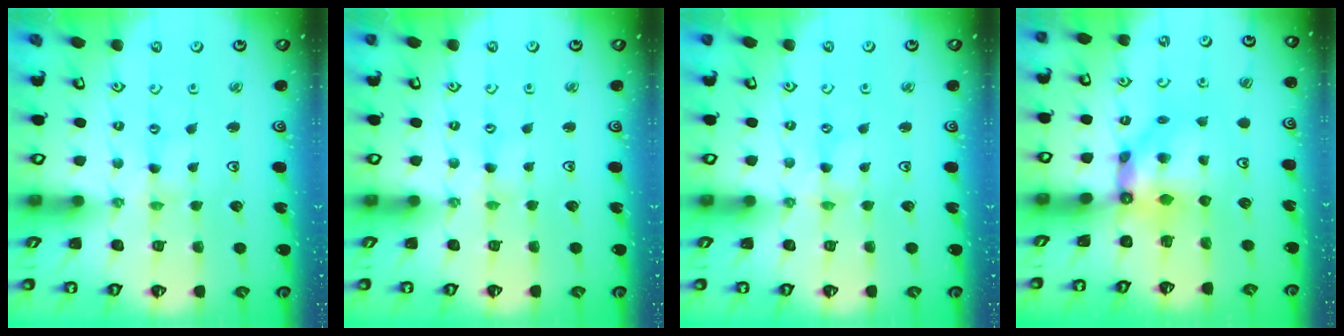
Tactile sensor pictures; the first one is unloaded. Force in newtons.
{"total": 0.7, "press": 0.7, "slide": 0.1}
{"total": 1.5, "press": 1.5, "slide": 0.2}
{"total": 7.7, "press": 7.6, "slide": 0.6}